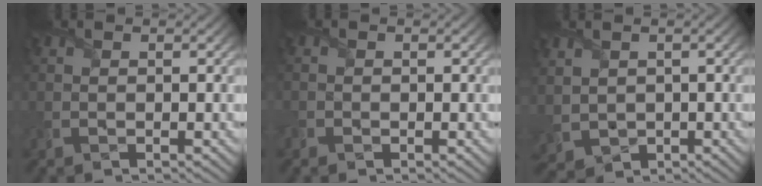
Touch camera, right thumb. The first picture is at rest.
{"total": 0.9, "force": [-0.7, 0.6, 0.0], "torque": [-0.001, -0.004, -0.015]}
{"total": 3.2, "force": [0.9, 2.8, 1.3], "torque": [-0.062, -0.011, 0.020]}